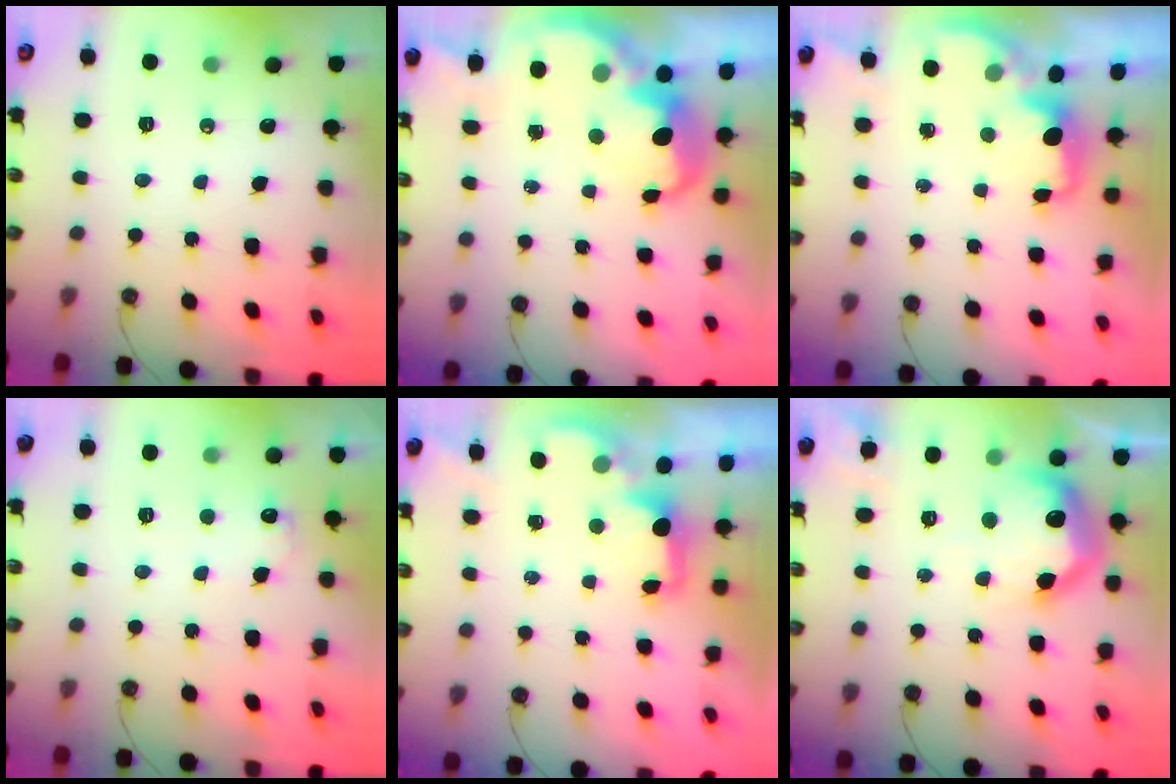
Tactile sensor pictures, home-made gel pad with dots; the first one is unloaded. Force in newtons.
{"total": 6.4, "press": 6.4, "slide": 0.4}
{"total": 2.1, "press": 2.0, "slide": 0.8}
{"total": 6.1, "press": 6.1, "slide": 0.6}
{"total": 1.9, "press": 1.8, "slide": 0.8}
{"total": 16.7, "press": 16.7, "slide": 1.1}